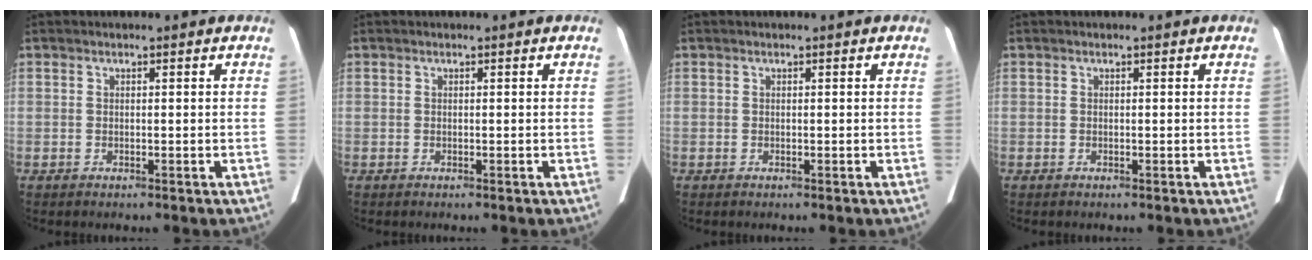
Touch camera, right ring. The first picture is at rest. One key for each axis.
{"total": 0.0}
{"total": 0.0}
{"total": 0.0}